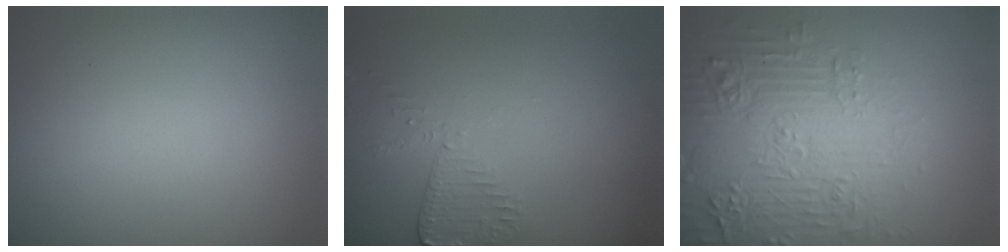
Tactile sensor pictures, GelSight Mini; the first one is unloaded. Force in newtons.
{"total": 1.9, "press": 1.9, "slide": 0.4}
{"total": 7.5, "press": 7.3, "slide": 1.7}